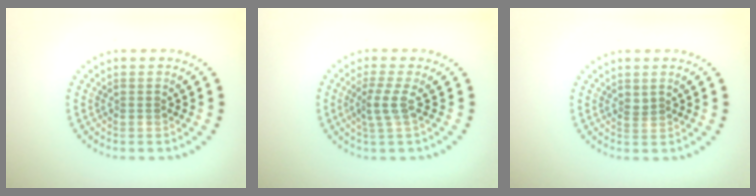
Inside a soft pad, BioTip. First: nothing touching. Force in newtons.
{"total": 2.1, "press": 1.4, "slide": 1.5}
{"total": 0.9, "press": 0.6, "slide": 0.7}